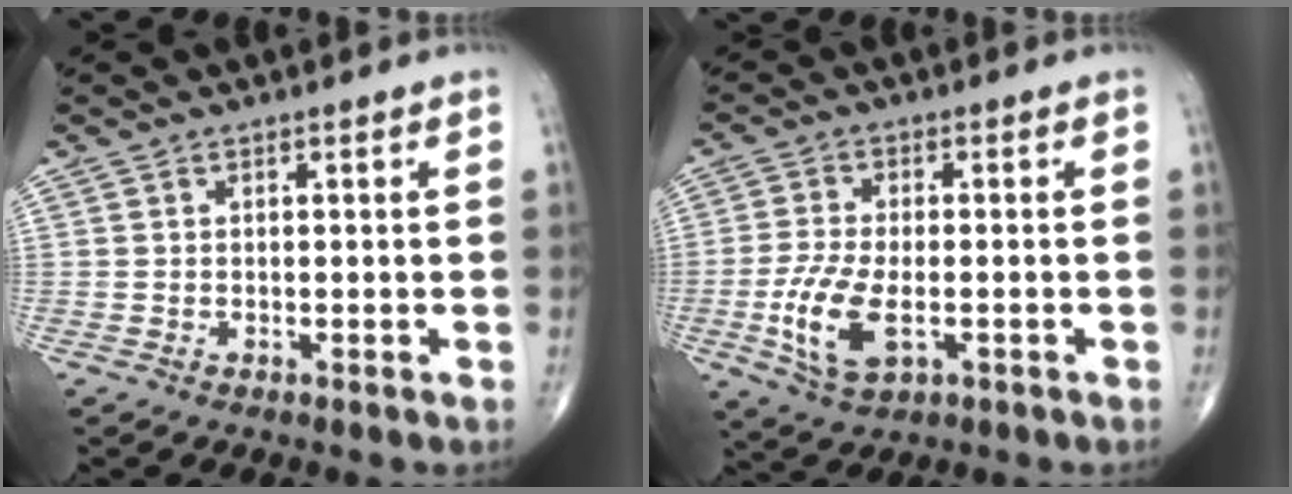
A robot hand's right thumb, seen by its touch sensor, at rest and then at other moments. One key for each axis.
{"total": 9.7, "fx": -2.6, "fy": 4.7, "fz": 8.1, "tx": -0.172, "ty": -0.002, "tz": -0.043}